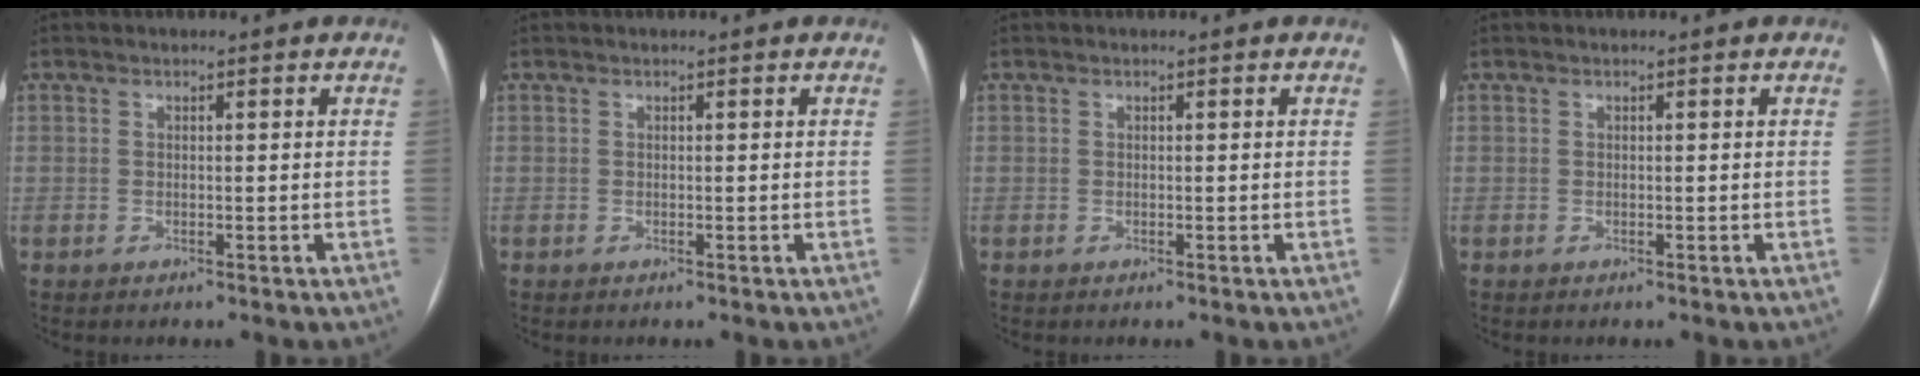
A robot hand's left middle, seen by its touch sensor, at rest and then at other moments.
{"total": 0.0}
{"total": 0.0}
{"total": 0.0}